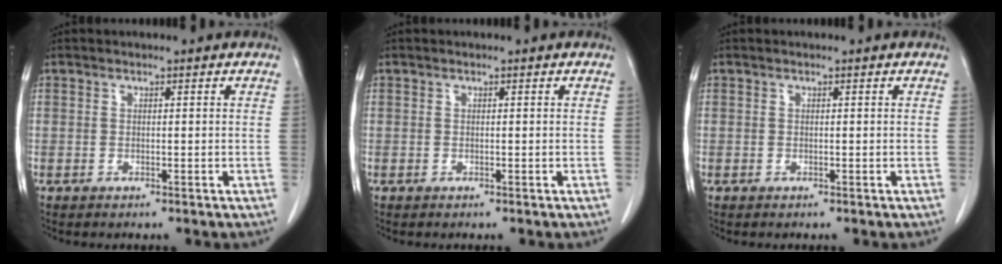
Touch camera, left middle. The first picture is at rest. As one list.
[{"total": 0.0}, {"total": 0.0}]